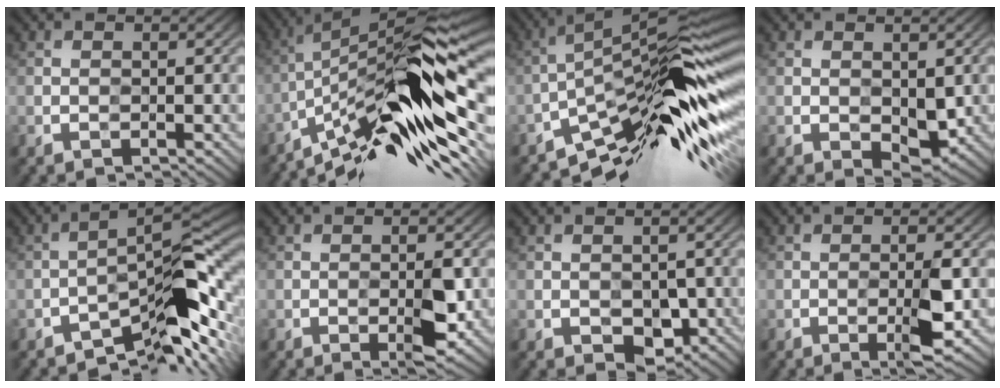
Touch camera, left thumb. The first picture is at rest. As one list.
[{"total": 16.6, "force": [-8.0, 3.8, 14.0], "torque": [-0.231, 0.015, -0.149]}, {"total": 14.2, "force": [-7.7, 3.0, 11.6], "torque": [-0.176, 0.015, -0.146]}, {"total": 3.2, "force": [-0.3, 2.1, 2.4], "torque": [-0.042, -0.005, 0.002]}, {"total": 10.5, "force": [-6.8, 2.3, 7.6], "torque": [-0.103, 0.009, -0.108]}, {"total": 3.3, "force": [-1.3, 0.5, 3.0], "torque": [-0.047, 0.004, -0.014]}, {"total": 2.8, "force": [-1.3, 2.0, 1.3], "torque": [-0.022, -0.006, -0.019]}, {"total": 3.2, "force": [-1.3, 0.1, 3.0], "torque": [-0.048, 0.007, -0.018]}]